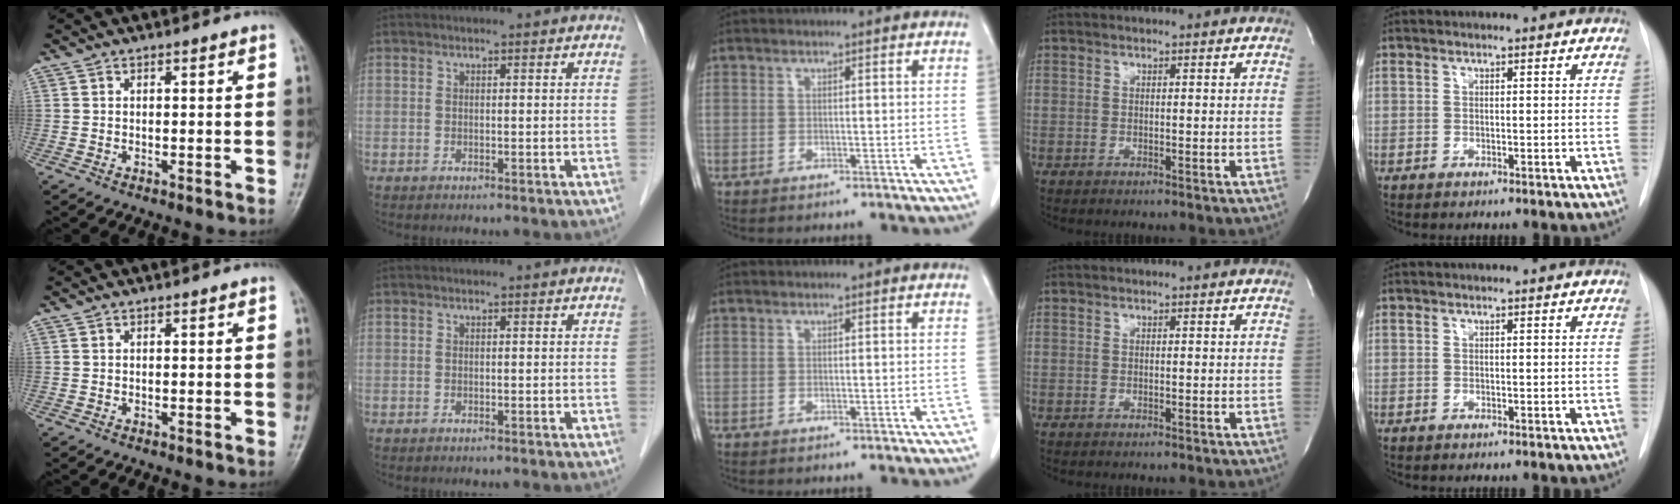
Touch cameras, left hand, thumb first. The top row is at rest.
{}